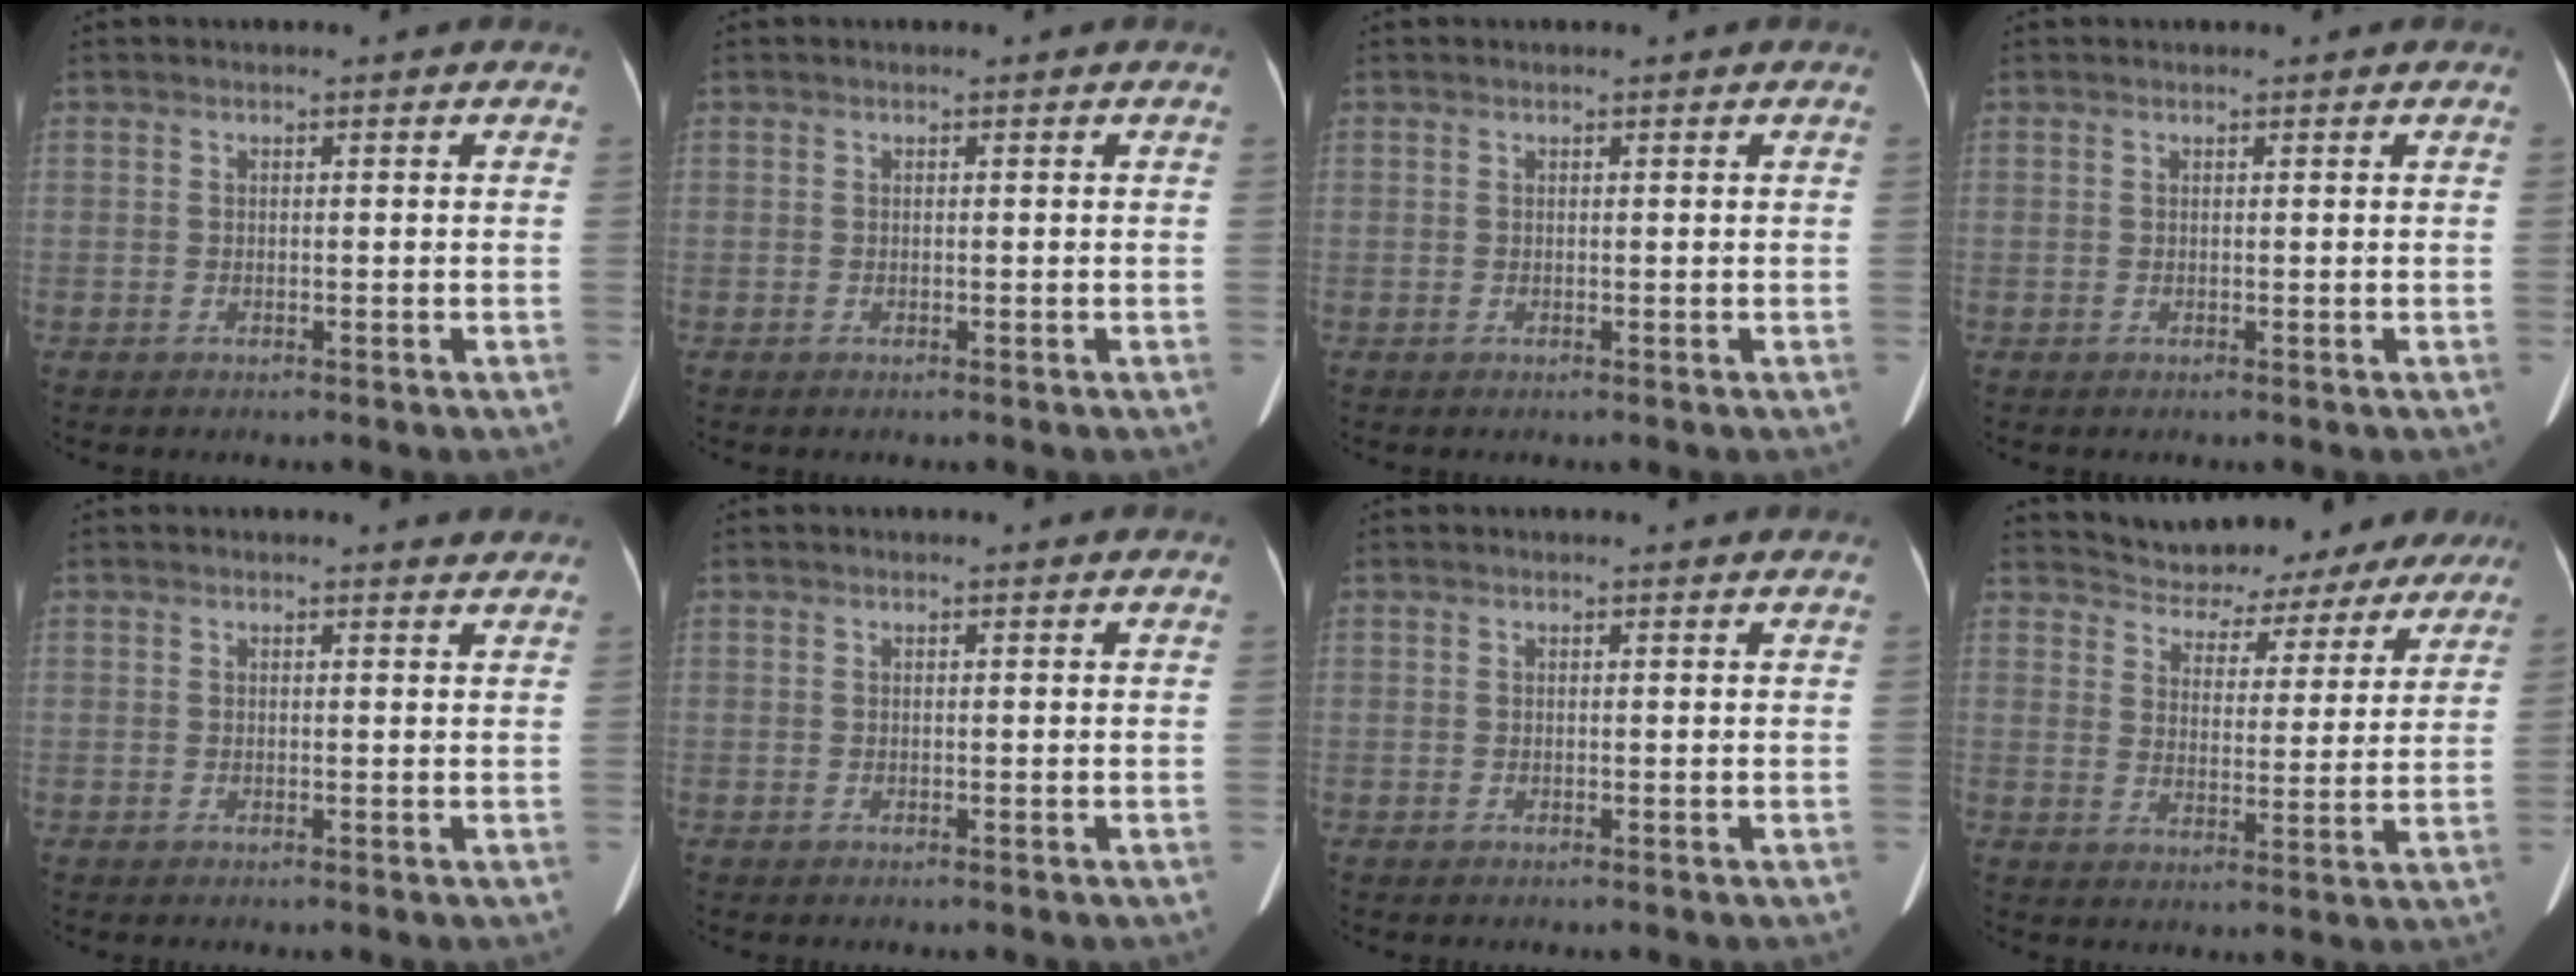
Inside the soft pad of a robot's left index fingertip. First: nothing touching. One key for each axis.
{"total": 0.0}
{"total": 0.8, "fx": 0.6, "fy": 0.3, "fz": 0.4, "tx": -0.003, "ty": 0.001, "tz": 0.005}
{"total": 1.4, "fx": 1.2, "fy": 0.4, "fz": 0.7, "tx": -0.004, "ty": 0.005, "tz": 0.011}
{"total": 2.2, "fx": 2.2, "fy": 0.4, "fz": 0.2, "tx": -0.002, "ty": -0.016, "tz": 0.013}
{"total": 0.9, "fx": 0.8, "fy": 0.2, "fz": 0.3, "tx": -0.005, "ty": -0.001, "tz": 0.006}
{"total": 2.2, "fx": 2.1, "fy": 0.2, "fz": 0.6, "tx": -0.007, "ty": -0.003, "tz": 0.016}
{"total": 17.8, "fx": 16.4, "fy": 6.1, "fz": 3.0, "tx": -0.029, "ty": -0.008, "tz": 0.200}